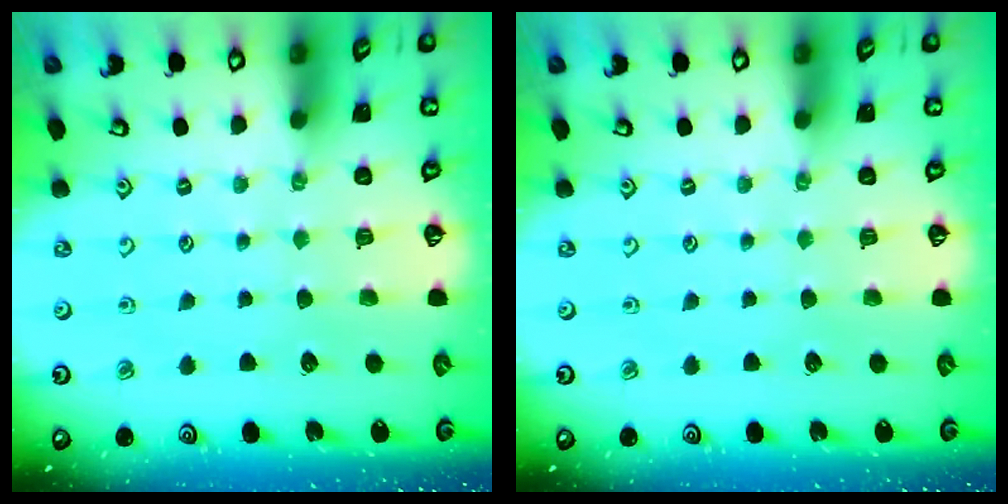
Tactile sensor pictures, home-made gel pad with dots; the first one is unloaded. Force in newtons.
{"total": 0.0}